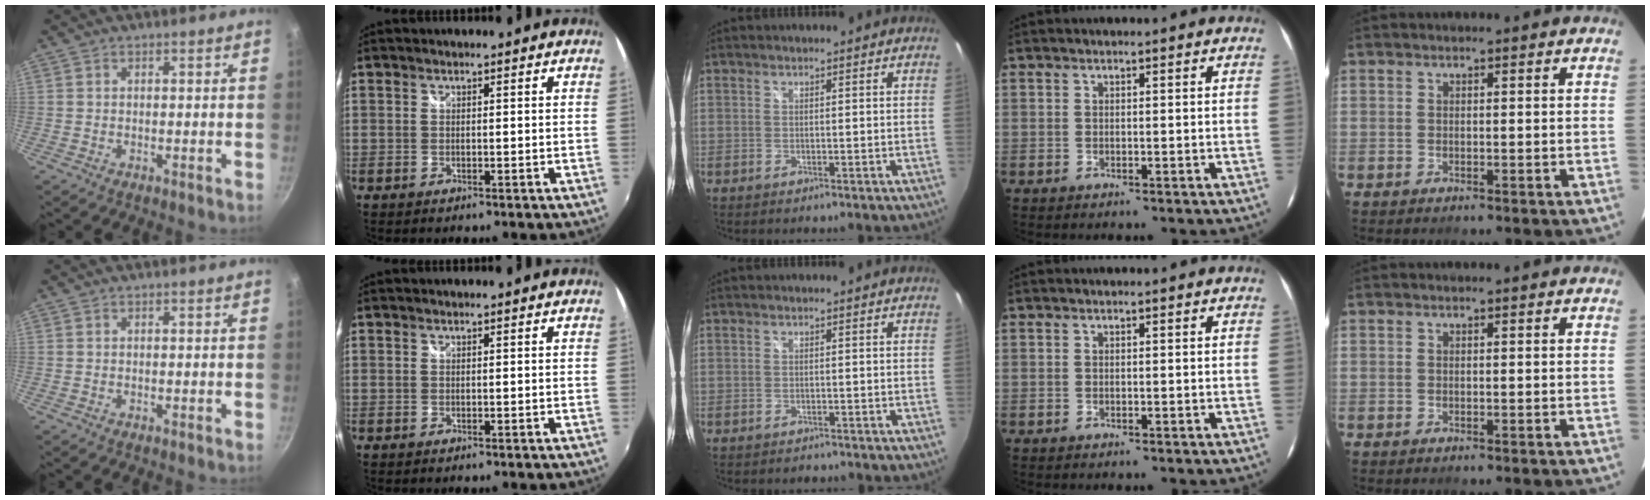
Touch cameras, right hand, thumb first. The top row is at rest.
{"middle": {"total": 1.1, "force": [-1.0, 0.5, 0.0], "torque": [-0.004, -0.001, -0.015]}}